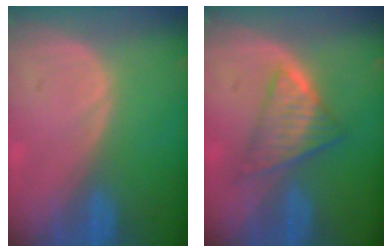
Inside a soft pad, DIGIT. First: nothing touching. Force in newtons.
{"total": 6.2, "press": 5.7, "slide": 2.5}